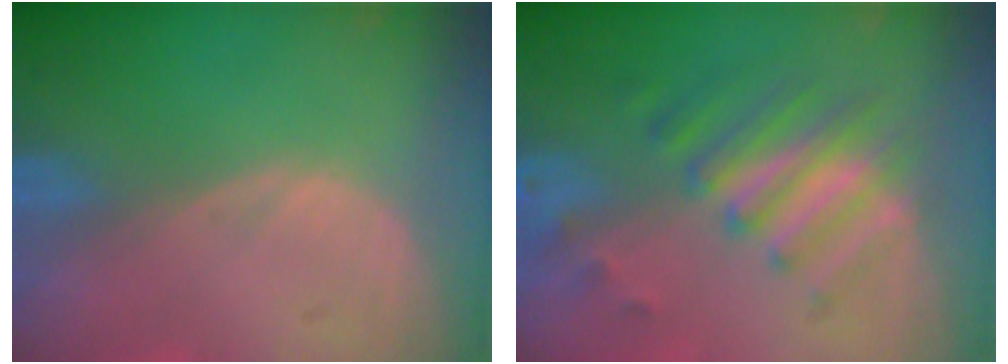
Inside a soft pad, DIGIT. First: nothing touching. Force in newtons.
{"total": 7.9, "press": 7.1, "slide": 3.5}